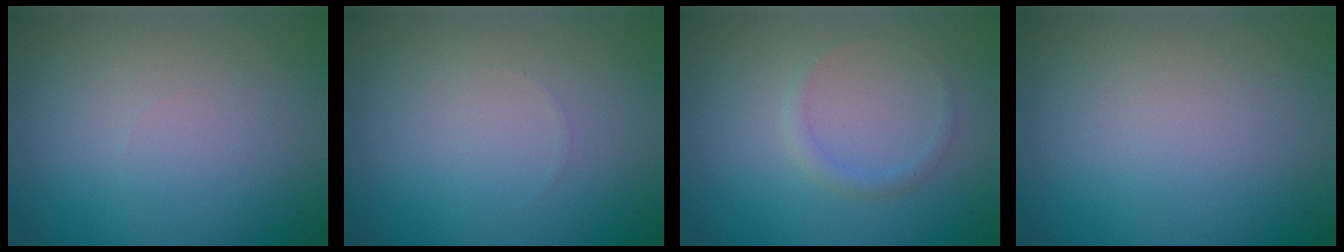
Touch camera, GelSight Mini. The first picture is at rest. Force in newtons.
{"total": 0.0}
{"total": 1.0, "press": 1.0, "slide": 0.1}
{"total": 0.0}